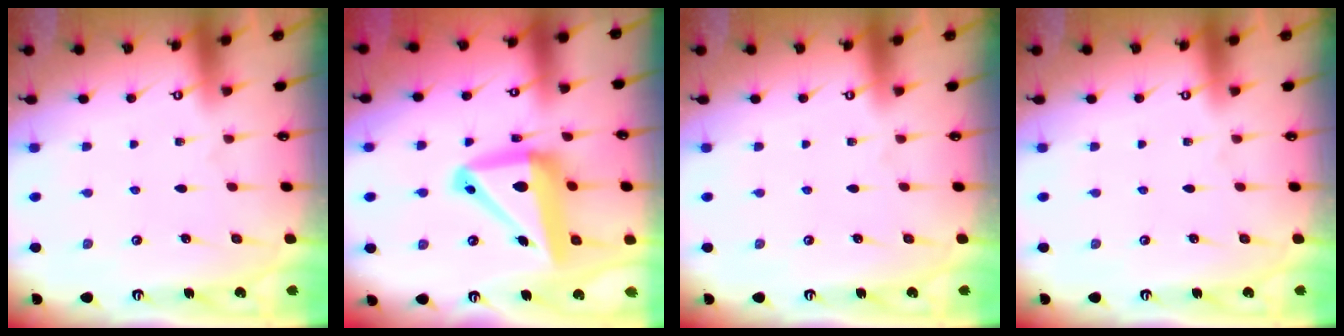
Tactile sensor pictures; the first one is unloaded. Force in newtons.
{"total": 16.7, "press": 16.5, "slide": 2.5}
{"total": 0.0}
{"total": 0.0}